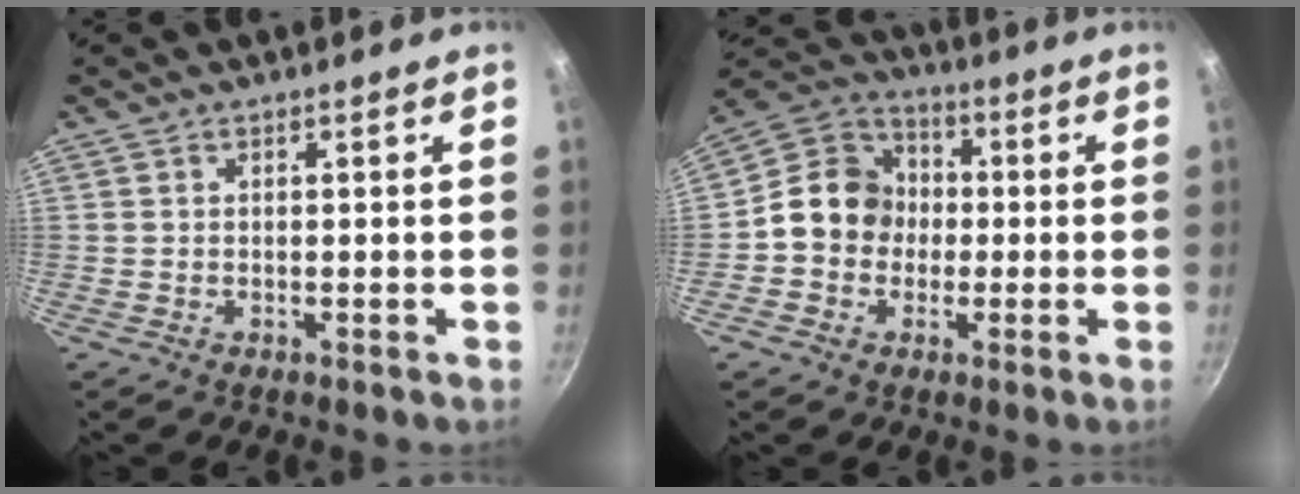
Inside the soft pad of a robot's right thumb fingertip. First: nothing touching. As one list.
[{"total": 11.5, "force": [-0.9, 10.1, 5.3], "torque": [-0.049, 0.031, -0.038]}]